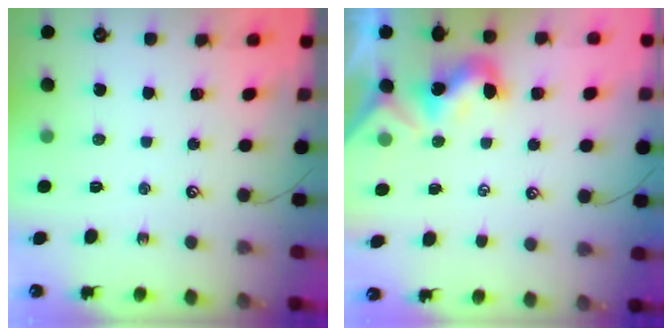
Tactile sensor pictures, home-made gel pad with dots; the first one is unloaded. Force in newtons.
{"total": 1.7, "press": 1.7, "slide": 0.1}